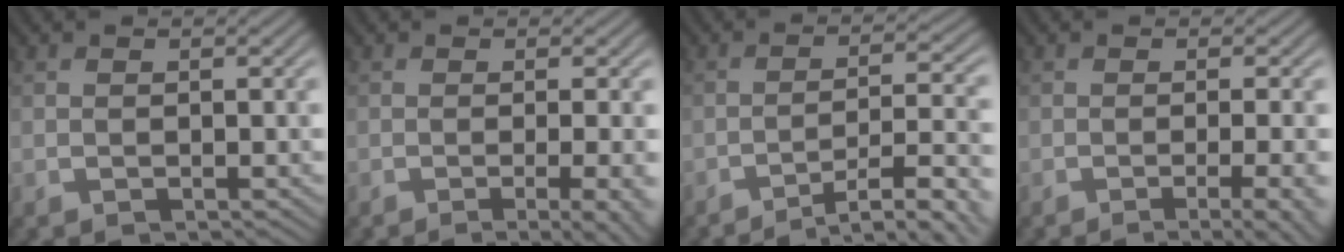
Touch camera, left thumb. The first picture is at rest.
{"total": 5.4, "force": [-1.5, 1.5, 5.0], "torque": [-0.058, -0.002, -0.018]}
{"total": 9.4, "force": [-6.6, 2.0, 6.4], "torque": [-0.105, 0.007, -0.089]}
{"total": 5.9, "force": [-2.0, 1.6, 5.3], "torque": [-0.057, 0.003, -0.025]}